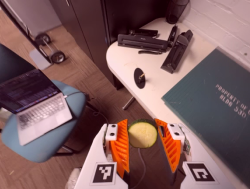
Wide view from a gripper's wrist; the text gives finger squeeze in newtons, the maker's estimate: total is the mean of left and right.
{"total": 10.2, "left": 10.4, "right": 9.9}